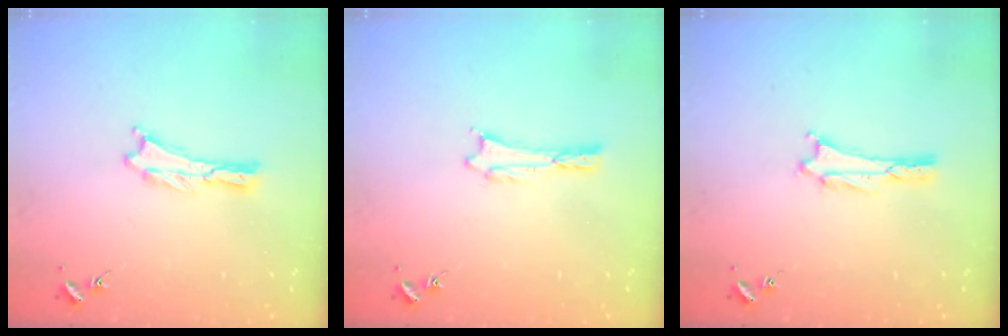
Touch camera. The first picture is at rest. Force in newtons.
{"total": 0.7, "press": 0.7, "slide": 0.1}
{"total": 1.6, "press": 1.6, "slide": 0.2}